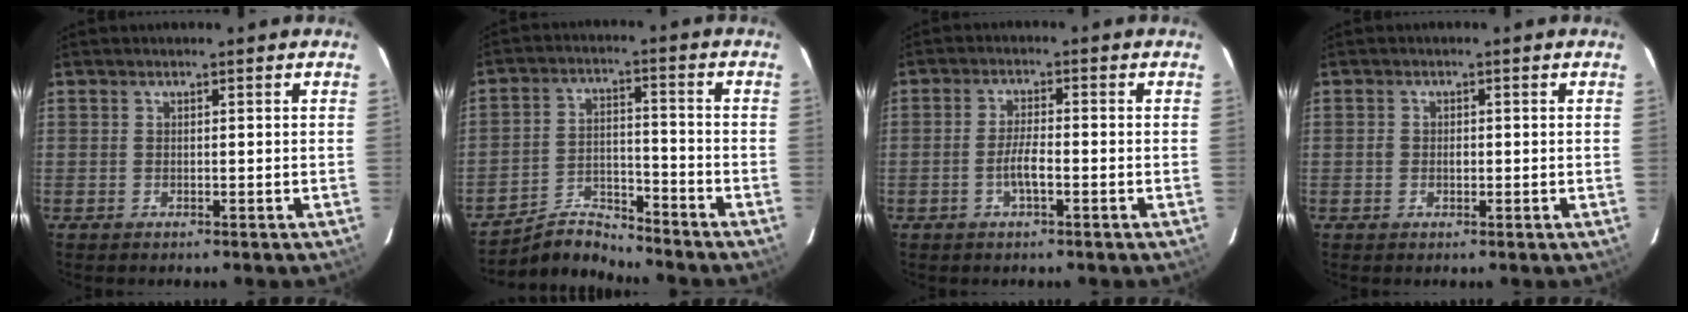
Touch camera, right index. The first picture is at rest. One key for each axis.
{"total": 7.2, "fx": -7.2, "fy": 0.6, "fz": -0.1, "tx": -0.010, "ty": 0.027, "tz": -0.134}
{"total": 3.6, "fx": -1.5, "fy": 0.7, "fz": 3.2, "tx": -0.067, "ty": 0.000, "tz": -0.027}
{"total": 1.2, "fx": -0.3, "fy": 1.1, "fz": 0.6, "tx": -0.010, "ty": 0.003, "tz": -0.006}